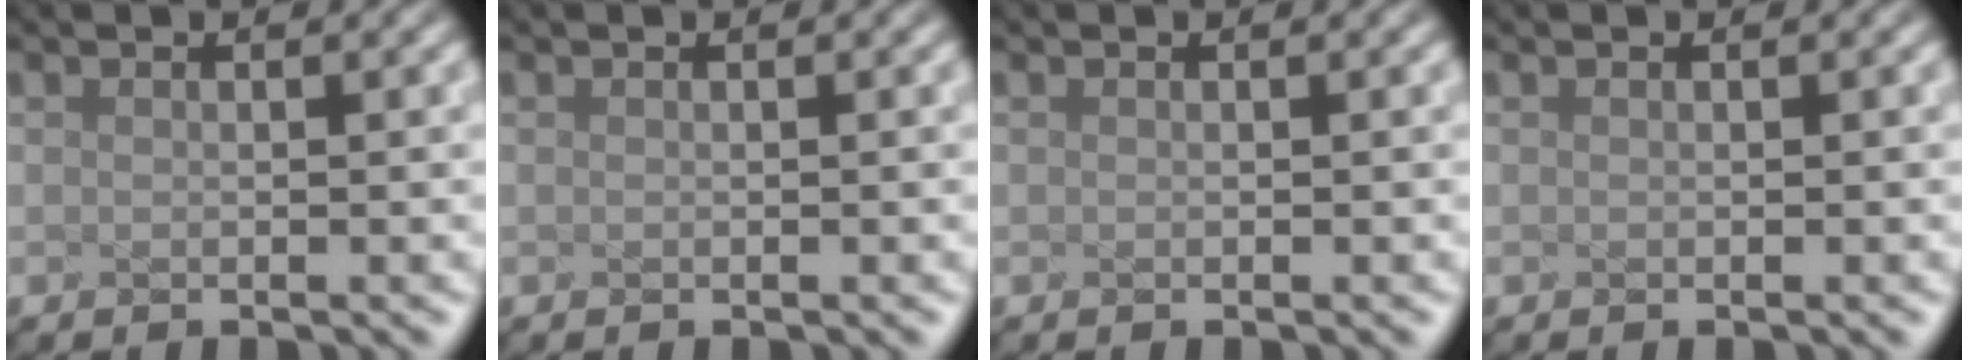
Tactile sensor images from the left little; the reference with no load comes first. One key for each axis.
{"total": 0.0}
{"total": 0.0}
{"total": 0.0}